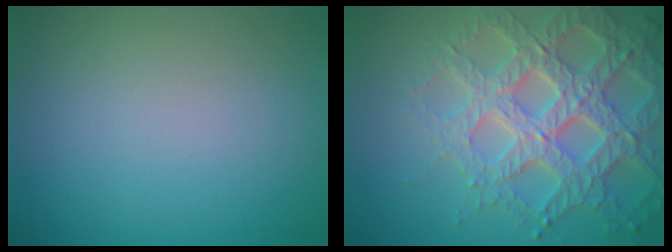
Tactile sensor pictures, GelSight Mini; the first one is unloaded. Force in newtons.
{"total": 6.9, "press": 6.7, "slide": 1.7}